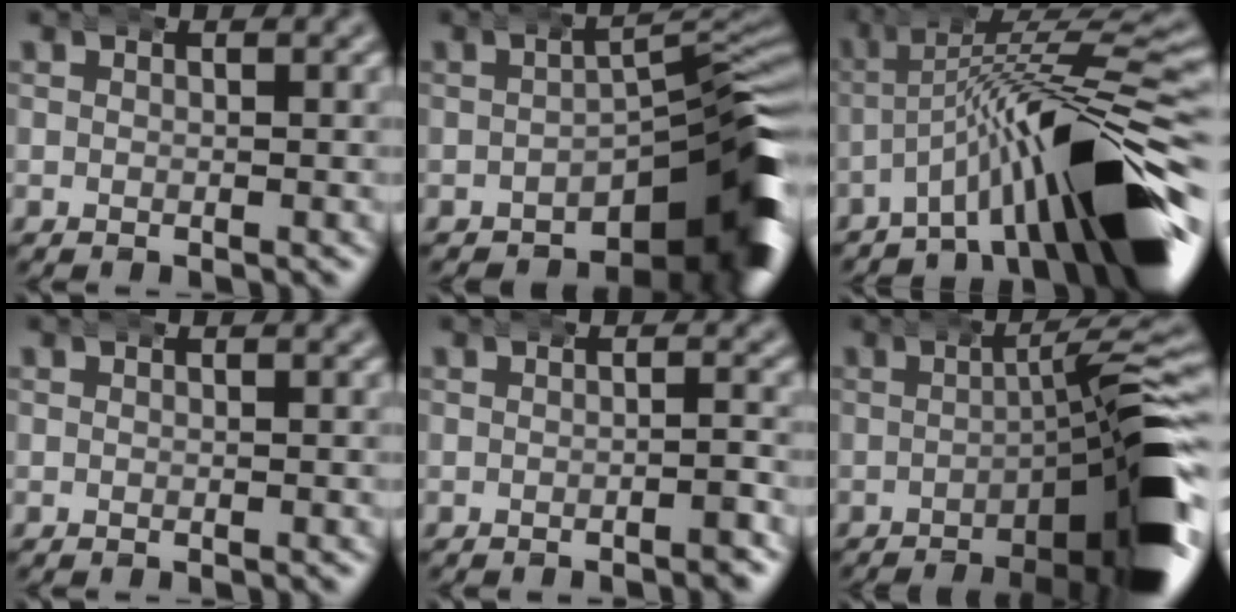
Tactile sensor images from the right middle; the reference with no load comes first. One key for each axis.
{"total": 13.8, "fx": -5.3, "fy": 5.6, "fz": 11.4, "tx": -0.108, "ty": 0.005, "tz": -0.076}
{"total": 15.1, "fx": -4.8, "fy": 4.9, "fz": 13.4, "tx": -0.190, "ty": 0.001, "tz": -0.069}
{"total": 0.0}
{"total": 1.2, "fx": -0.8, "fy": 0.3, "fz": 0.7, "tx": -0.008, "ty": 0.005, "tz": -0.019}
{"total": 13.8, "fx": -4.4, "fy": 3.6, "fz": 12.6, "tx": -0.158, "ty": 0.007, "tz": -0.058}